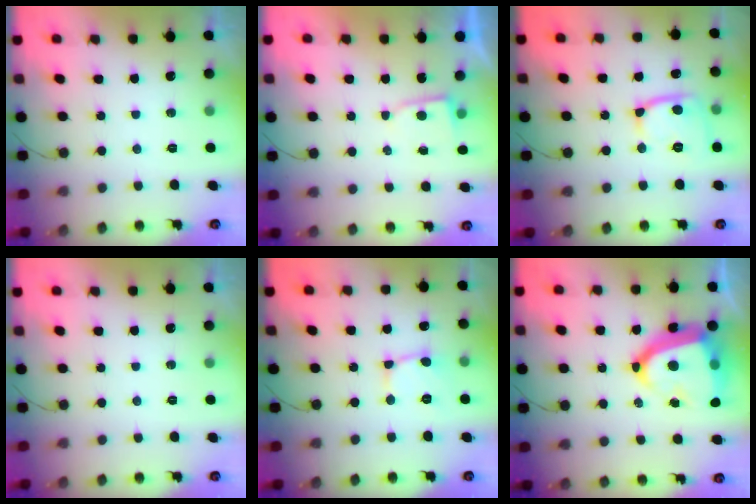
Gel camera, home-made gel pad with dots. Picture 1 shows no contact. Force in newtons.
{"total": 2.1, "press": 2.1, "slide": 0.3}
{"total": 12.8, "press": 12.7, "slide": 1.4}
{"total": 0.0}
{"total": 2.8, "press": 2.8, "slide": 0.3}
{"total": 20.6, "press": 20.5, "slide": 1.9}